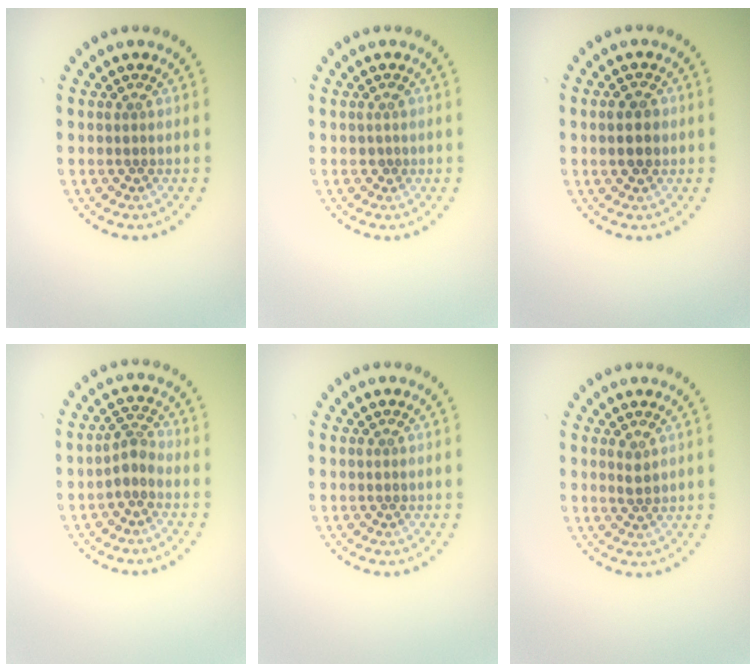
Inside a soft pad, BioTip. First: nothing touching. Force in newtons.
{"total": 0.6, "press": 0.6, "slide": 0.3}
{"total": 3.2, "press": 3.2, "slide": 0.1}
{"total": 2.1, "press": 1.6, "slide": 1.4}
{"total": 0.0}
{"total": 1.1, "press": 1.0, "slide": 0.3}